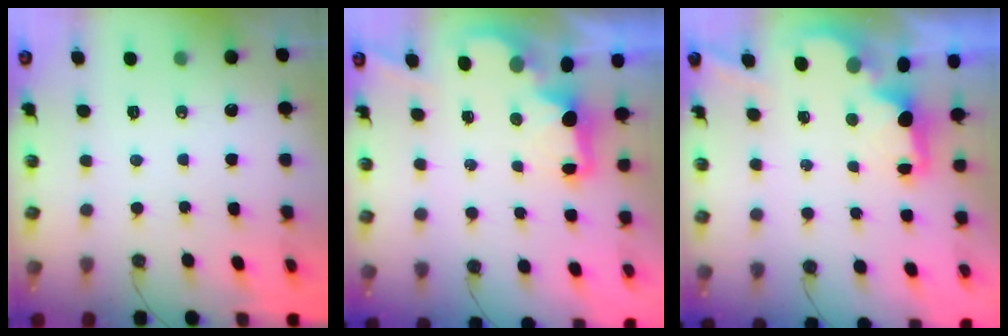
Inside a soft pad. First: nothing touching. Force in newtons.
{"total": 2.1, "press": 1.9, "slide": 0.8}
{"total": 2.2, "press": 2.1, "slide": 0.8}